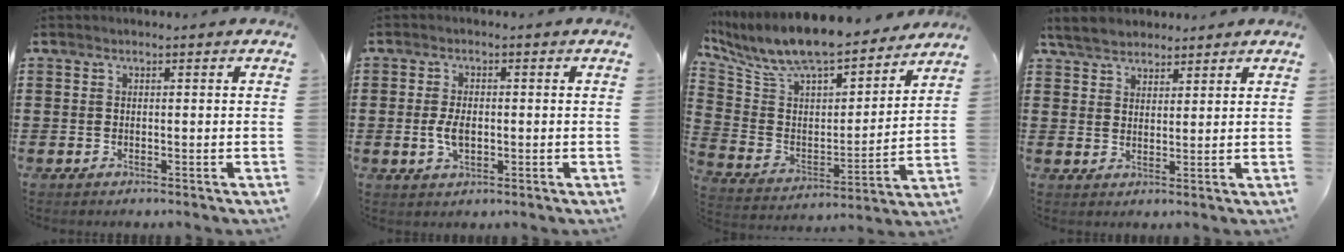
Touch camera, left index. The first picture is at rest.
{"total": 3.8, "force": [-0.3, 2.0, 3.3], "torque": [-0.076, -0.001, -0.010]}
{"total": 9.2, "force": [8.4, 1.6, 3.3], "torque": [-0.106, -0.068, 0.143]}
{"total": 4.1, "force": [3.6, 1.7, 0.9], "torque": [-0.031, 0.001, 0.068]}